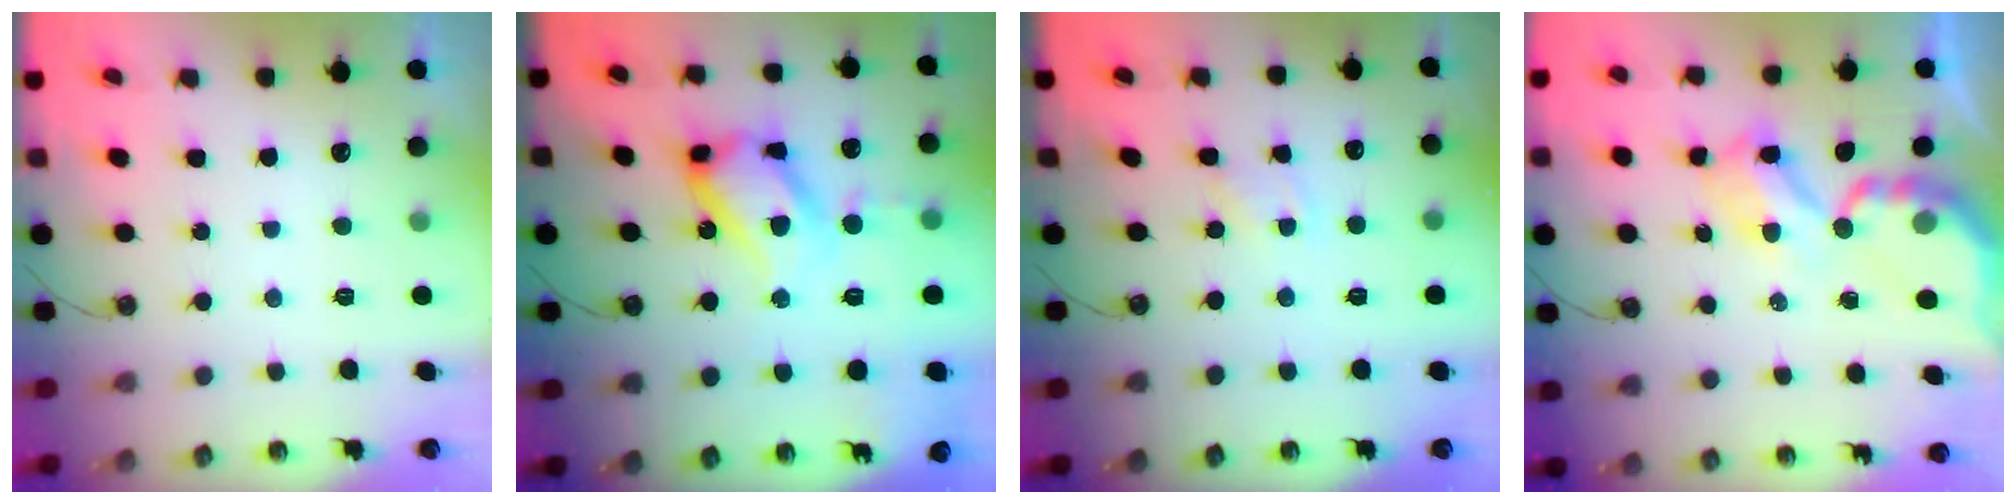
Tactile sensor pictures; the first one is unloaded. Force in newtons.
{"total": 22.7, "press": 22.6, "slide": 2.1}
{"total": 1.7, "press": 1.6, "slide": 0.2}
{"total": 7.7, "press": 7.7, "slide": 0.4}